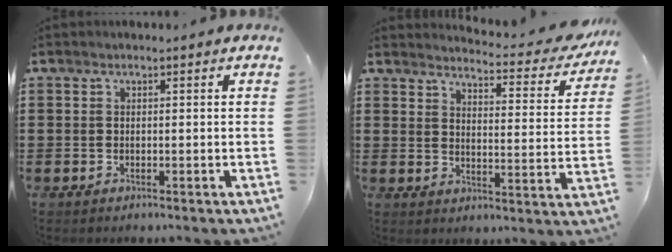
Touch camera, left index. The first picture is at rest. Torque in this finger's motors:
{"motor_torque": [1.68, 0.37, 0.35, 0.04]}